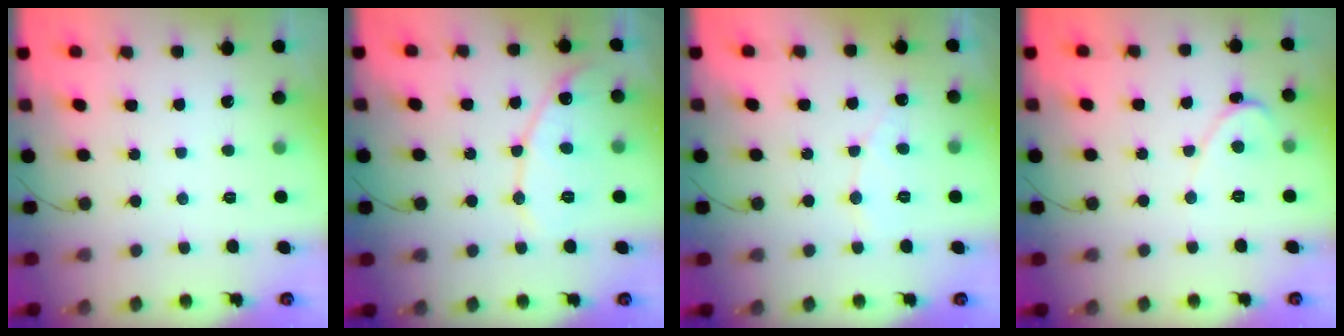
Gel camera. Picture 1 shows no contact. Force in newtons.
{"total": 10.4, "press": 10.3, "slide": 0.8}
{"total": 4.8, "press": 4.8, "slide": 0.3}
{"total": 1.4, "press": 1.3, "slide": 0.1}